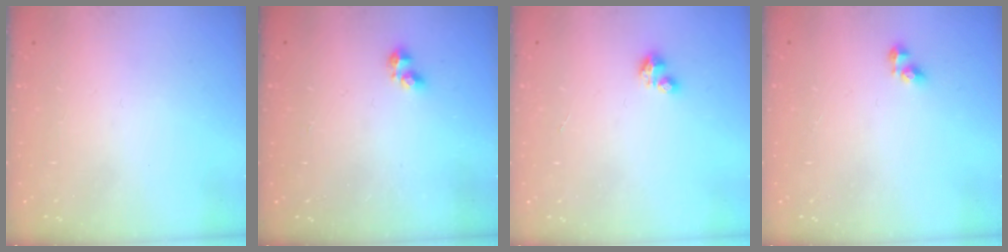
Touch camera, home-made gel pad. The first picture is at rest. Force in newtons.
{"total": 2.8, "press": 2.7, "slide": 0.5}
{"total": 3.3, "press": 3.3, "slide": 0.2}
{"total": 3.6, "press": 3.6, "slide": 0.5}